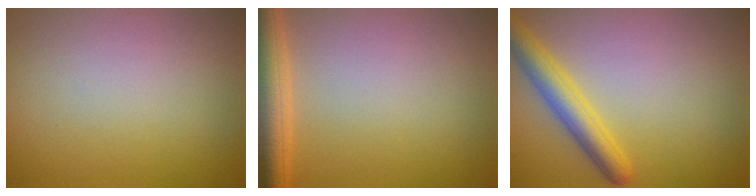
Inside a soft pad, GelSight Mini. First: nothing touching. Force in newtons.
{"total": 4.5, "press": 4.5, "slide": 0.2}
{"total": 3.8, "press": 3.8, "slide": 0.2}